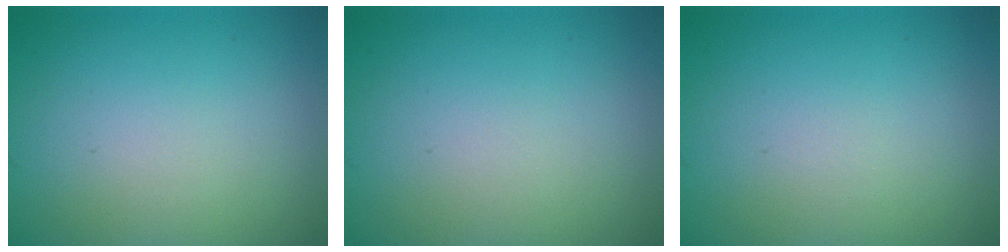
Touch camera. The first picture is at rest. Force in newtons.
{"total": 0.0}
{"total": 0.0}